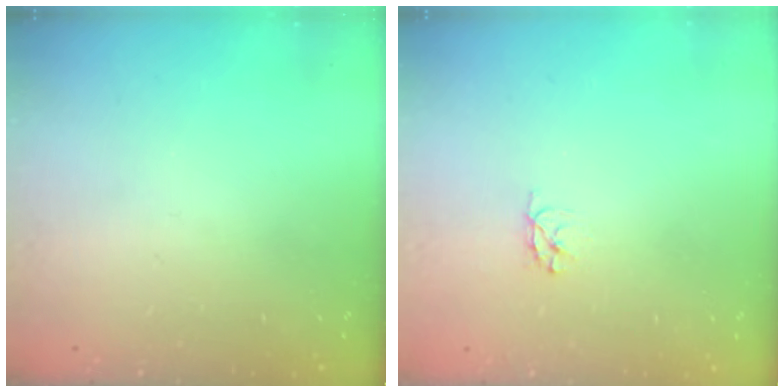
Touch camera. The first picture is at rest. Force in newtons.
{"total": 2.9, "press": 2.9, "slide": 0.3}